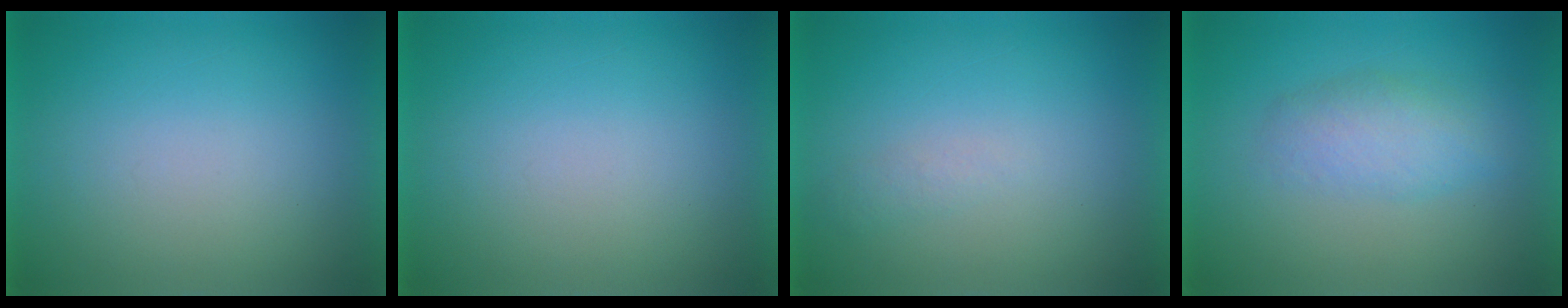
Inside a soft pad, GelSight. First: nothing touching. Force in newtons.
{"total": 0.0}
{"total": 1.2}
{"total": 4.0}